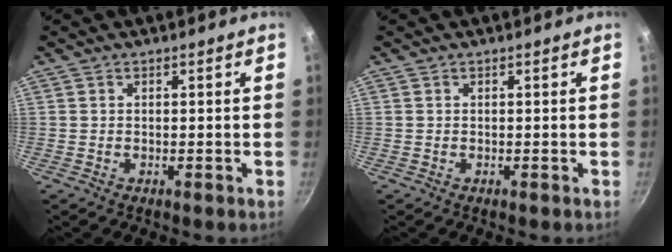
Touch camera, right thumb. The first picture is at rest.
{"total": 0.0}